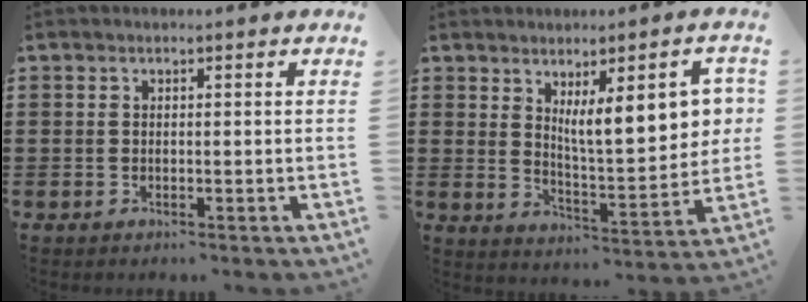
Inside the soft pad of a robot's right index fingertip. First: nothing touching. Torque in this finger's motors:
{"motor_torque": [1.58, 0.56, 0.78, 0.14]}